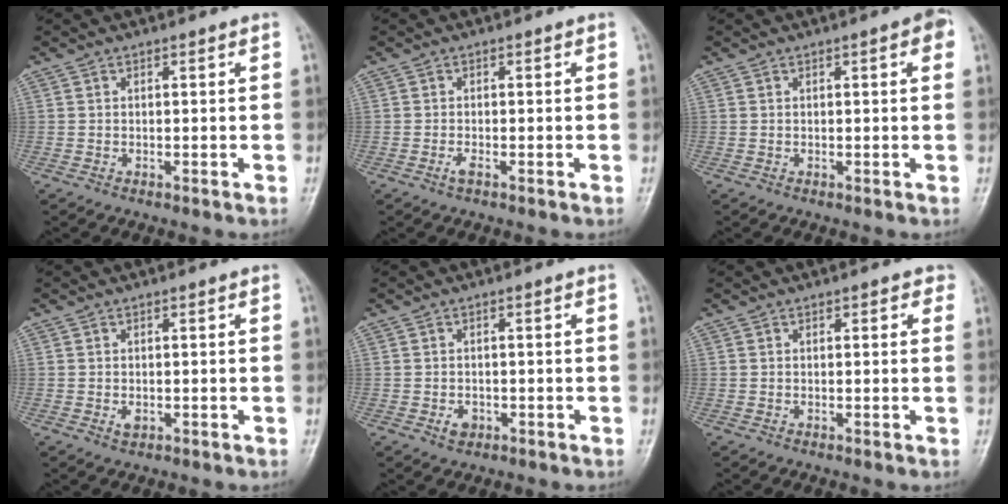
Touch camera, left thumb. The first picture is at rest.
{"total": 1.0, "force": [-0.7, 0.2, 0.7], "torque": [-0.021, -0.003, -0.014]}
{"total": 2.8, "force": [1.0, 0.9, 2.5], "torque": [-0.025, 0.003, 0.006]}
{"total": 1.1, "force": [-0.3, 0.8, 0.7], "torque": [-0.011, -0.002, -0.003]}
{"total": 1.9, "force": [-0.8, 1.5, 0.8], "torque": [-0.007, 0.002, -0.009]}
{"total": 1.7, "force": [0.9, 1.0, 1.0], "torque": [0.007, 0.001, 0.005]}